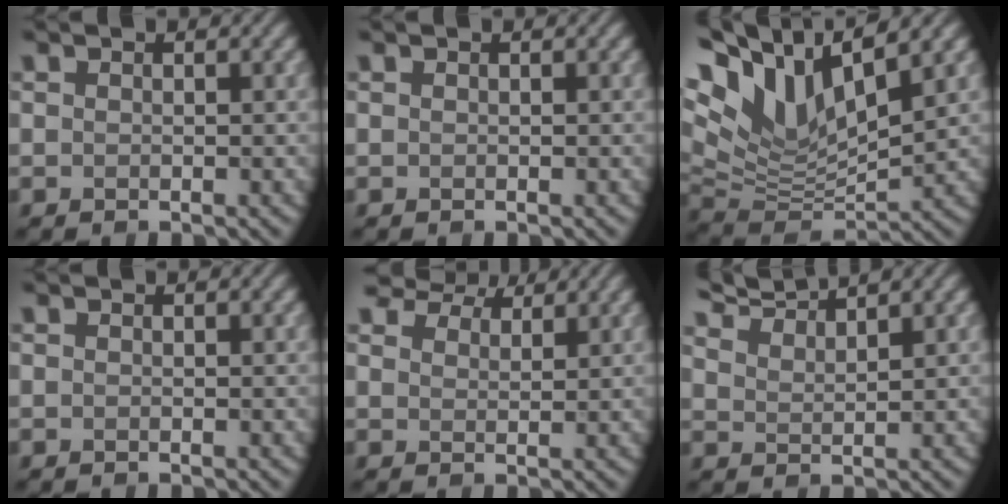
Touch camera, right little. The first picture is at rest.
{"total": 0.0}
{"total": 11.0, "force": [6.0, 4.4, 8.1], "torque": [-0.177, 0.013, 0.114]}
{"total": 0.0}
{"total": 7.6, "force": [6.5, 2.7, 2.9], "torque": [-0.069, 0.005, 0.107]}
{"total": 4.4, "force": [4.2, 0.3, 1.2], "torque": [-0.025, 0.012, 0.077]}